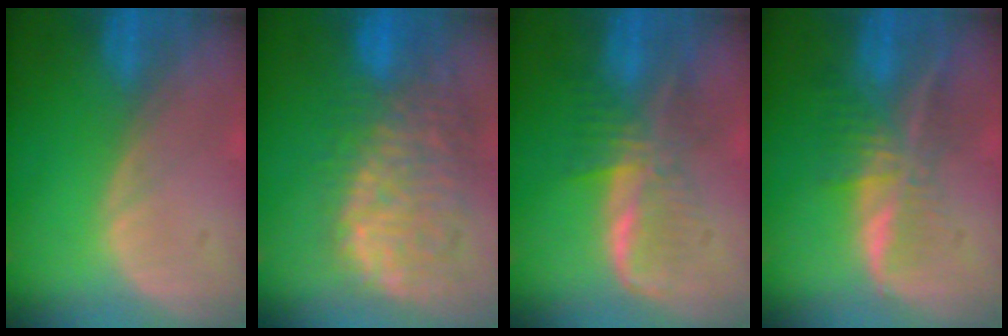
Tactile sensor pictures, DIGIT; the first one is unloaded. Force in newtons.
{"total": 11.8, "press": 10.6, "slide": 5.2}
{"total": 6.3, "press": 6.1, "slide": 1.2}
{"total": 7.3, "press": 6.1, "slide": 4.0}